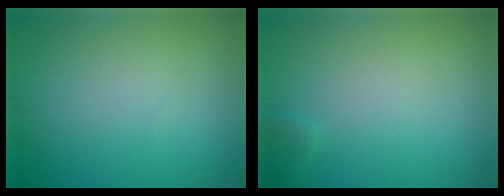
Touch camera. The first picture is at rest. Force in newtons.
{"total": 0.7, "press": 0.7, "slide": 0.1}